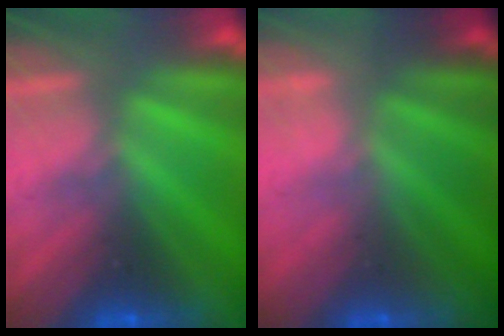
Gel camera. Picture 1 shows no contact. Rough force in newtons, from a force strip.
{"total": 2.2}